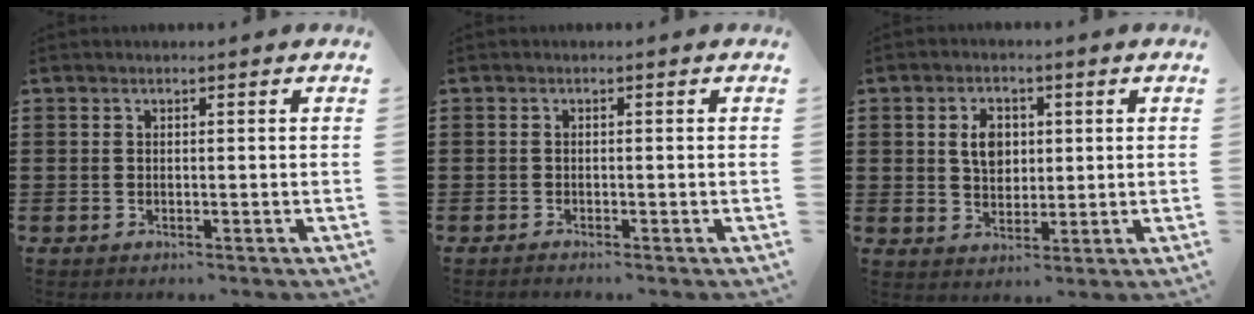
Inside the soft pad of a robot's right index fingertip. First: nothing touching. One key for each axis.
{"total": 0.7, "fx": -0.7, "fy": -0.2, "fz": 0.0, "tx": -0.003, "ty": -0.003, "tz": -0.013}
{"total": 4.8, "fx": 0.9, "fy": 3.4, "fz": 3.3, "tx": -0.066, "ty": 0.011, "tz": 0.012}